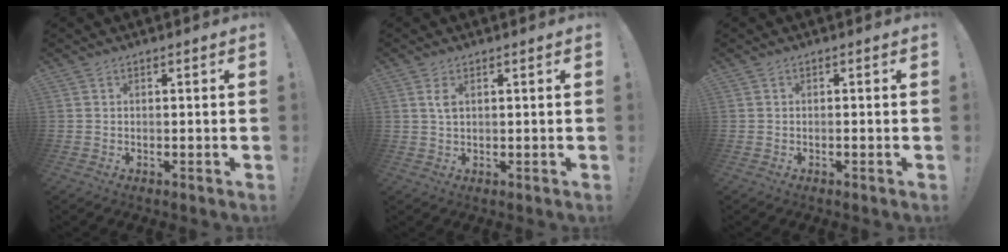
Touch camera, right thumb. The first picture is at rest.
{"total": 2.6, "force": [1.0, 1.2, 2.1], "torque": [-0.030, -0.003, 0.014]}
{"total": 0.6, "force": [-0.5, 0.0, 0.2], "torque": [-0.010, 0.001, -0.008]}